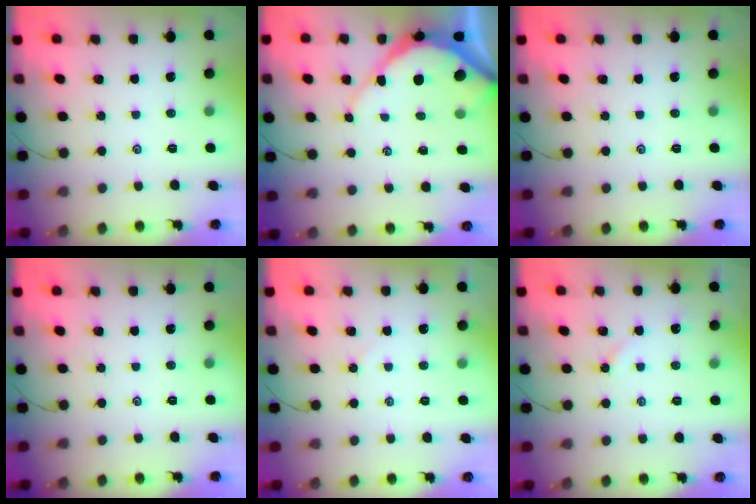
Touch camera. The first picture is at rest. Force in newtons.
{"total": 7.8, "press": 7.7, "slide": 0.7}
{"total": 0.0}
{"total": 0.0}
{"total": 2.4, "press": 2.4, "slide": 0.3}
{"total": 2.7, "press": 2.7, "slide": 0.5}